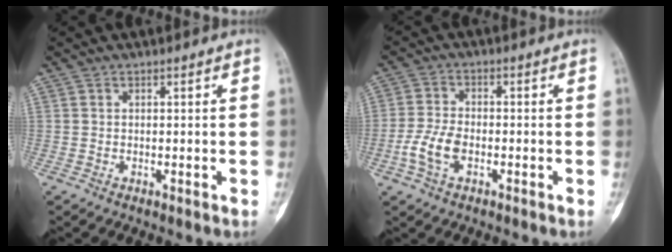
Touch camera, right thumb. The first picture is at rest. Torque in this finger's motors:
{"motor_torque": [0.78, 0.52, 0.89, -0.42, 0.06]}